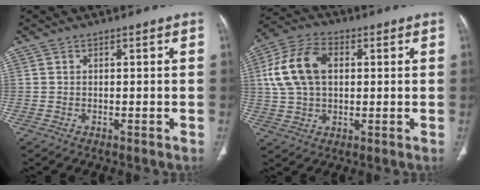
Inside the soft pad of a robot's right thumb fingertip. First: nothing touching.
{"total": 13.0, "force": [2.3, 8.5, 9.6], "torque": [-0.186, 0.020, 0.039]}